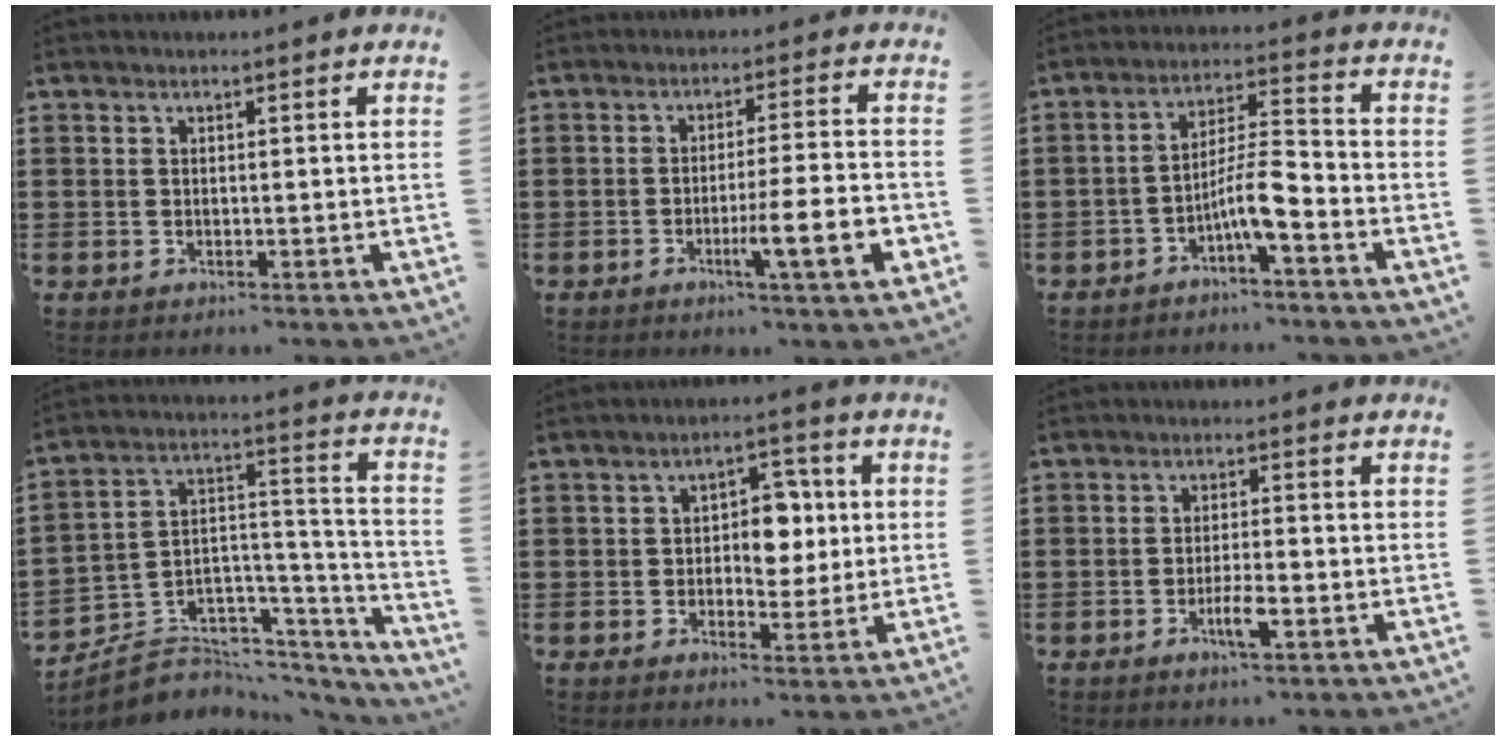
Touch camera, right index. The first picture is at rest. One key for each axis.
{"total": 8.9, "fx": -3.3, "fy": 0.4, "fz": 8.2, "tx": -0.137, "ty": -0.009, "tz": -0.057}
{"total": 7.4, "fx": -4.0, "fy": 1.4, "fz": 6.1, "tx": -0.119, "ty": 0.002, "tz": -0.079}
{"total": 4.5, "fx": -2.9, "fy": 3.5, "fz": 0.2, "tx": -0.021, "ty": -0.014, "tz": -0.054}
{"total": 5.6, "fx": 0.1, "fy": 4.0, "fz": 3.9, "tx": -0.063, "ty": 0.005, "tz": -0.008}
{"total": 3.9, "fx": -1.8, "fy": 1.0, "fz": 3.4, "tx": -0.070, "ty": -0.002, "tz": -0.036}